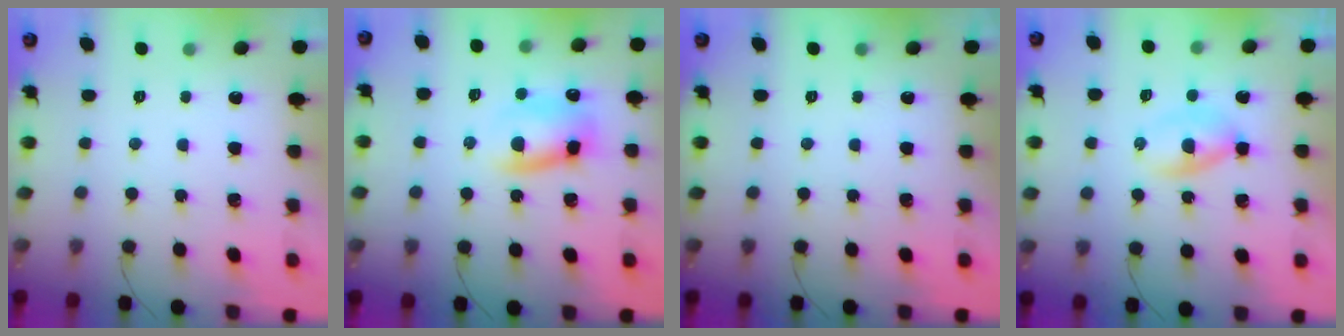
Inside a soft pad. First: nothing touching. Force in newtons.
{"total": 10.7, "press": 10.5, "slide": 2.0}
{"total": 0.0}
{"total": 2.8, "press": 2.5, "slide": 1.3}